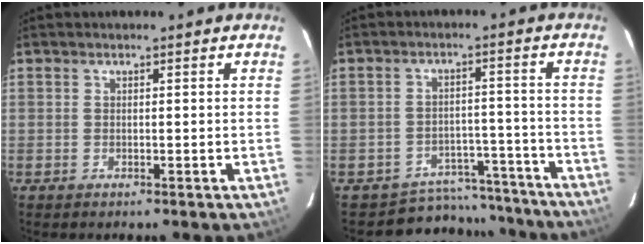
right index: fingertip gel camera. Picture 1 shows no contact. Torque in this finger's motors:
{"motor_torque": [0.07, -0.12, -0.03, -0.10]}